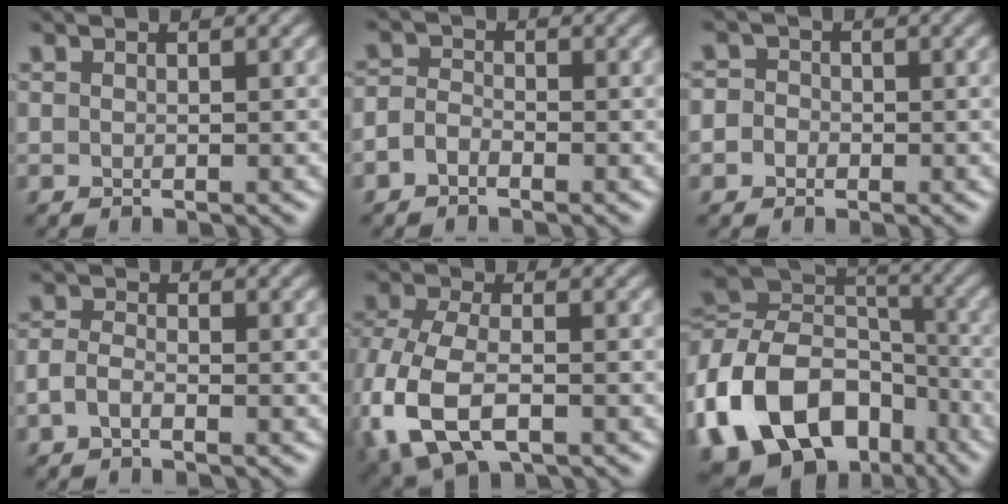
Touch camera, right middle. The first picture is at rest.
{"total": 1.7, "force": [-0.9, 1.1, 0.9], "torque": [-0.018, 0.003, -0.024]}
{"total": 3.1, "force": [-0.1, 2.8, 1.2], "torque": [0.008, 0.018, -0.036]}
{"total": 1.7, "force": [-0.9, 0.9, 1.2], "torque": [-0.027, 0.003, -0.023]}
{"total": 9.2, "force": [-3.0, 5.3, 7.0], "torque": [-0.175, -0.017, -0.062]}
{"total": 16.1, "force": [-6.1, 11.8, 9.0], "torque": [-0.217, 0.002, -0.118]}